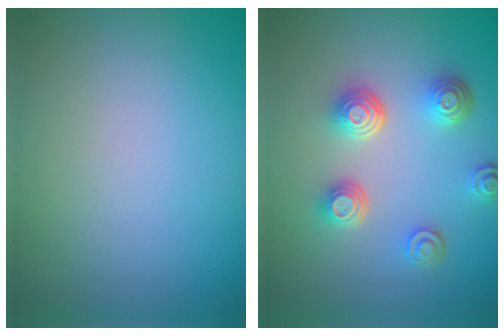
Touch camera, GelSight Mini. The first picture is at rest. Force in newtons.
{"total": 4.4, "press": 3.4, "slide": 2.8}